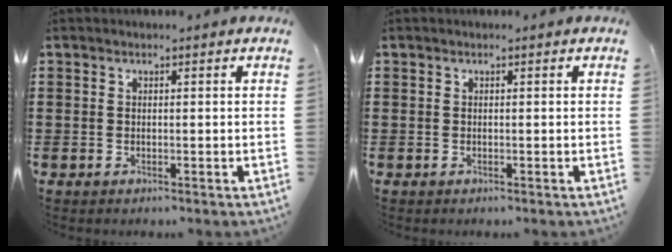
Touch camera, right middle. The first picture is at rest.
{"total": 0.0}